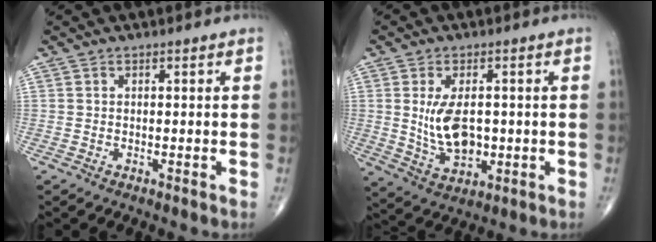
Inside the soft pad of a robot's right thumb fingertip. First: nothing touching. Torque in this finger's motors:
{"motor_torque": [0.07, 0.28, 0.14, 0.03, -0.01]}